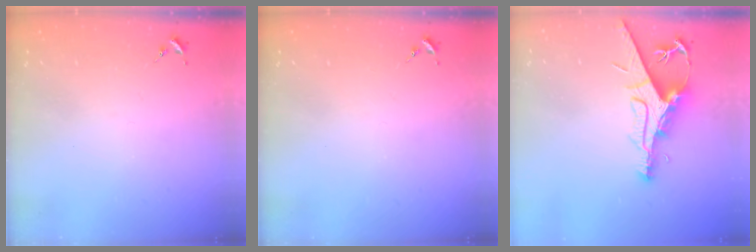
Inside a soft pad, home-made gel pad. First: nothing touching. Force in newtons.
{"total": 0.0}
{"total": 10.7, "press": 10.7, "slide": 1.2}